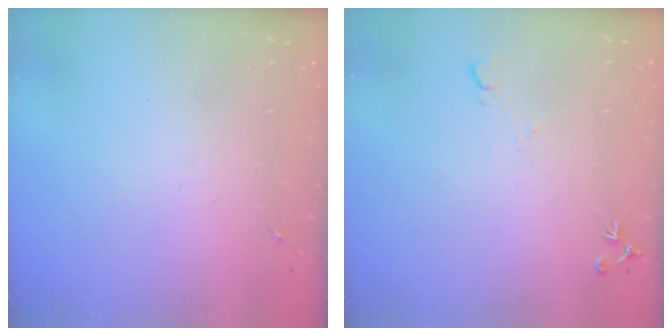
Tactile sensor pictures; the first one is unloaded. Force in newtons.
{"total": 6.1, "press": 6.0, "slide": 1.0}